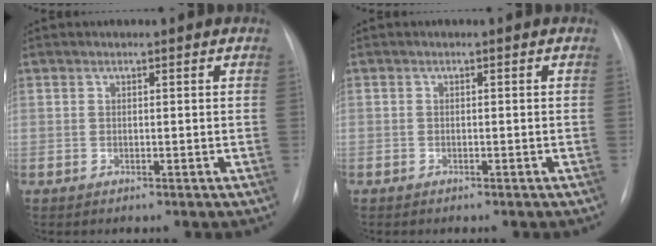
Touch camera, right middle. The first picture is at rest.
{"total": 0.6, "force": [-0.4, 0.4, 0.0], "torque": [-0.008, 0.003, -0.008]}